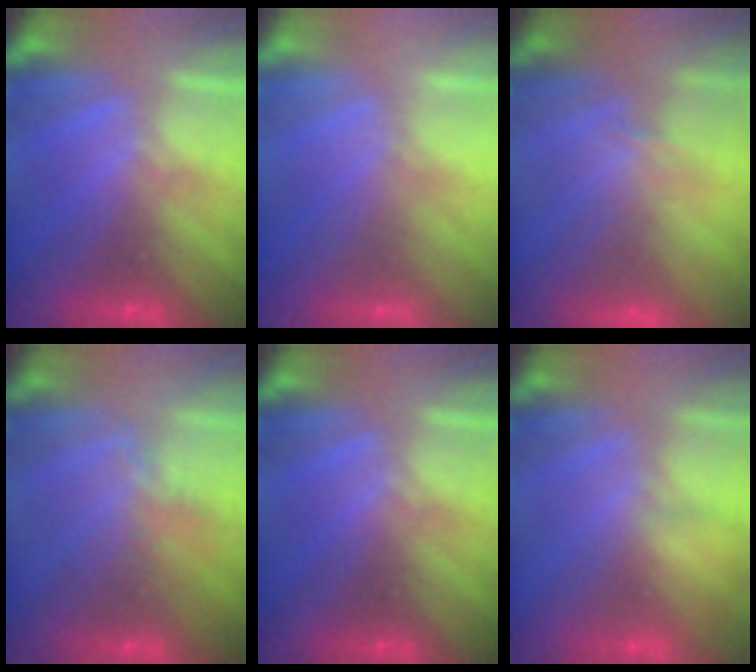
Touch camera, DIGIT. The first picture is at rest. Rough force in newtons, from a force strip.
{"total": 2.3}
{"total": 5.5}
{"total": 2.4}
{"total": 0.0}
{"total": 3.3}